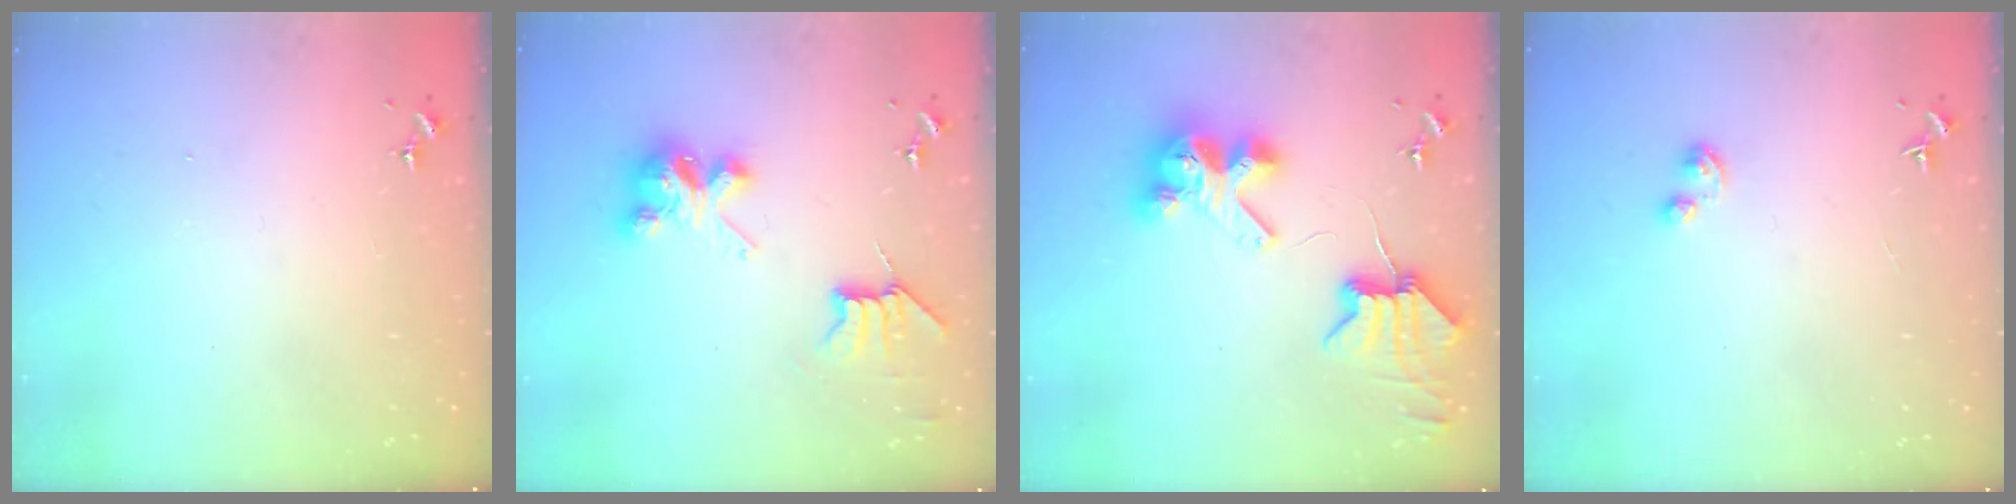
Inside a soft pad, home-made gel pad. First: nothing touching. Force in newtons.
{"total": 8.3, "press": 8.3, "slide": 0.1}
{"total": 9.3, "press": 9.2, "slide": 1.4}
{"total": 2.8, "press": 2.7, "slide": 0.4}